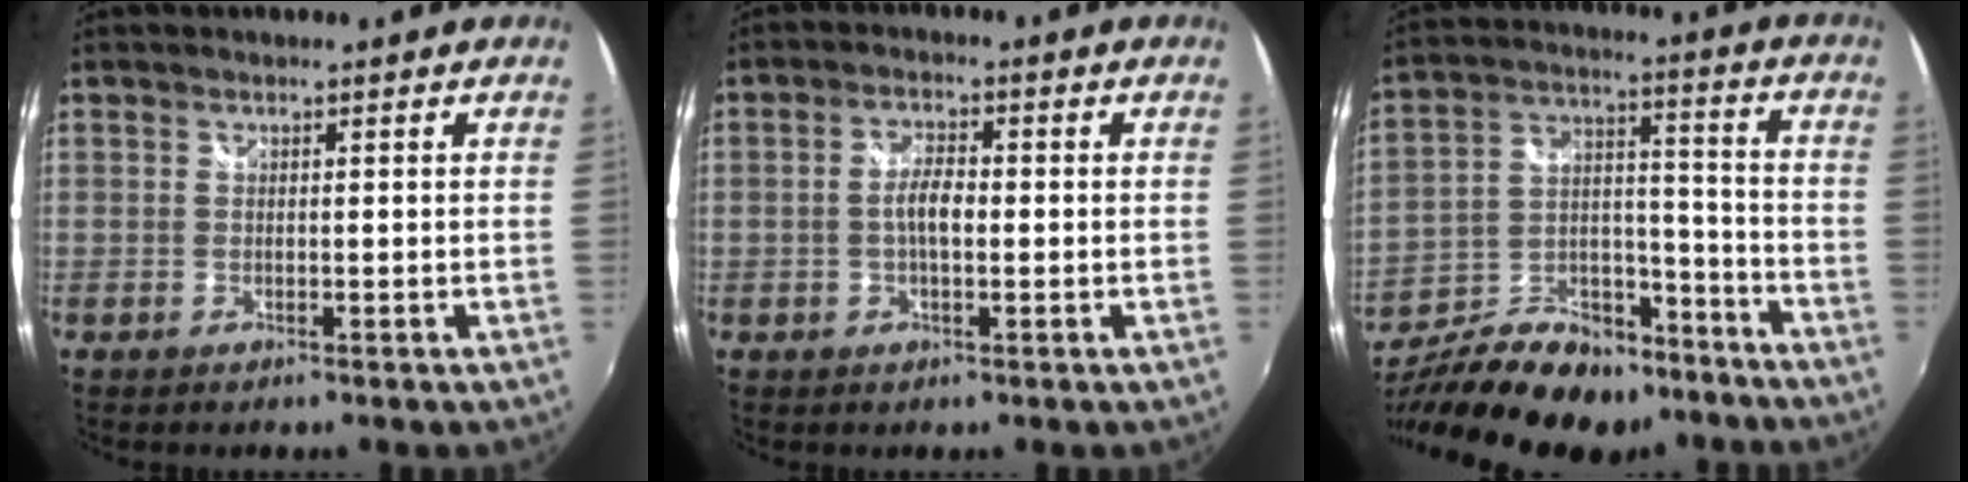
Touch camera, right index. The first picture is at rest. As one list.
[{"total": 4.0, "force": [-0.5, 1.6, 3.7], "torque": [-0.072, 0.007, -0.010]}, {"total": 25.5, "force": [-18.8, 12.1, 12.3], "torque": [-0.253, 0.020, -0.286]}]